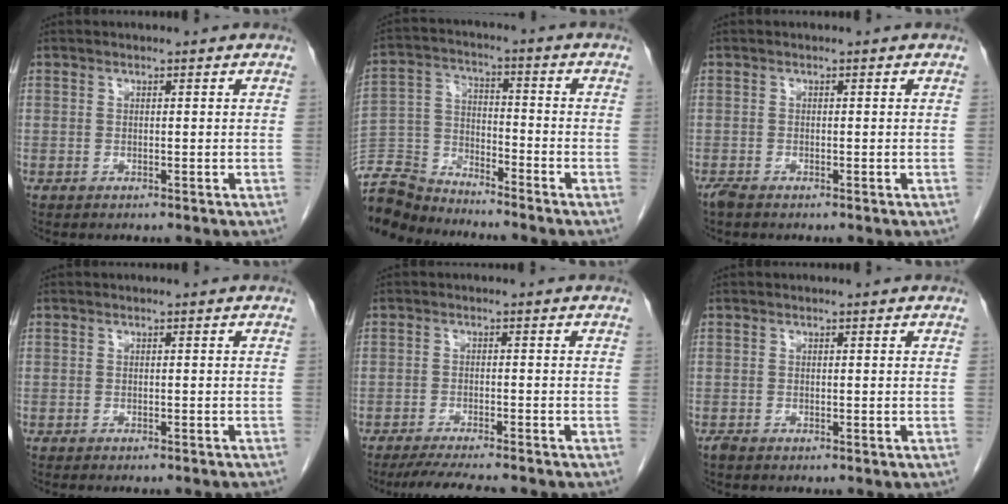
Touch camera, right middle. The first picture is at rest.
{"total": 10.5, "force": [-10.4, 1.4, 1.2], "torque": [-0.022, 0.005, -0.203]}
{"total": 1.2, "force": [-1.0, 0.2, 0.6], "torque": [-0.021, -0.005, -0.021]}
{"total": 5.4, "force": [-4.9, 0.4, 2.3], "torque": [-0.026, -0.012, -0.061]}
{"total": 8.4, "force": [-7.4, 0.5, 3.9], "torque": [-0.058, -0.019, -0.115]}
{"total": 0.6, "force": [-0.5, 0.1, 0.2], "torque": [-0.011, -0.002, -0.012]}